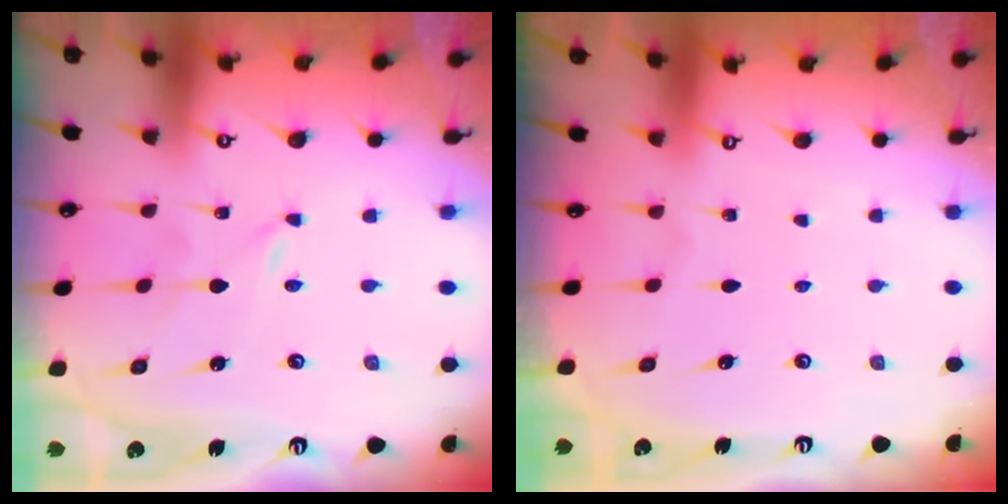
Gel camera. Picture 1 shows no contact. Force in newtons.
{"total": 0.0}